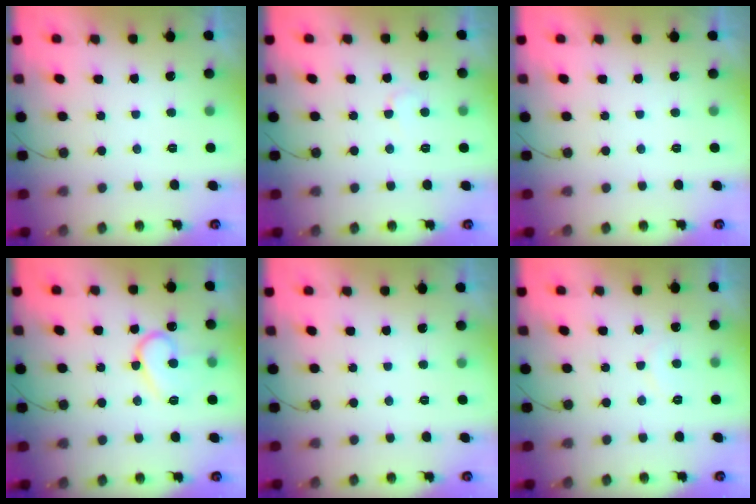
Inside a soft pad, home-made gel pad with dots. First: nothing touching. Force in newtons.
{"total": 3.1, "press": 3.1, "slide": 0.3}
{"total": 1.8, "press": 1.8, "slide": 0.0}
{"total": 12.9, "press": 12.8, "slide": 1.4}
{"total": 0.0}
{"total": 5.7, "press": 5.7, "slide": 0.3}